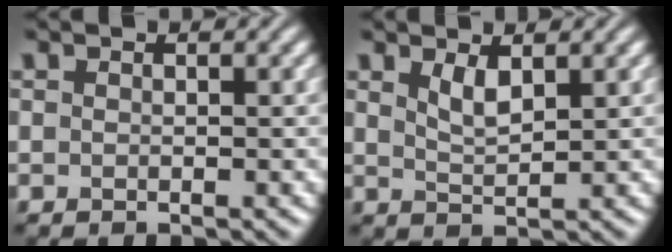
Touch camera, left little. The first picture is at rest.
{"total": 1.9, "force": [1.2, 0.6, 1.4], "torque": [-0.031, -0.005, 0.027]}